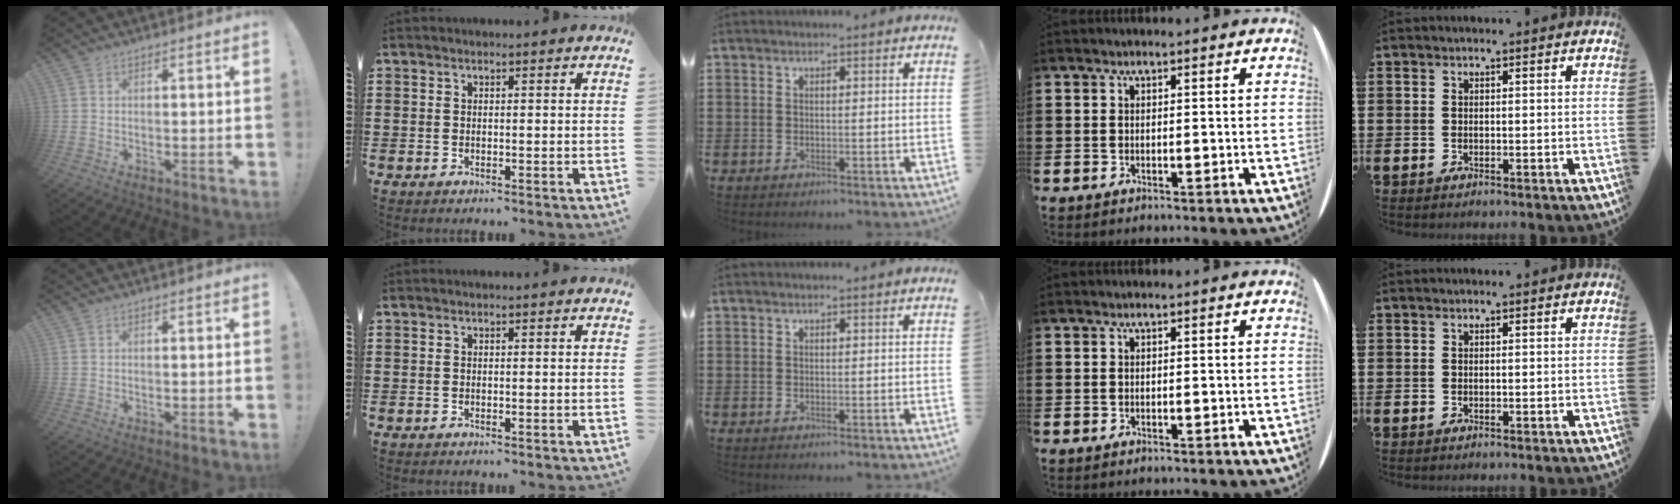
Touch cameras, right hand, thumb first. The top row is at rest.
{}